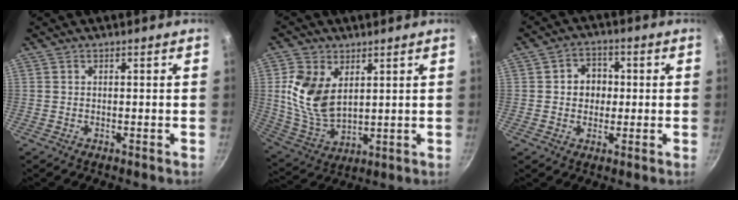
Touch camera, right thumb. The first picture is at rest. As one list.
[{"total": 11.8, "force": [4.1, 6.9, 8.6], "torque": [-0.165, -0.035, 0.092]}, {"total": 5.9, "force": [0.3, 5.1, 3.0], "torque": [-0.013, 0.008, -0.002]}]